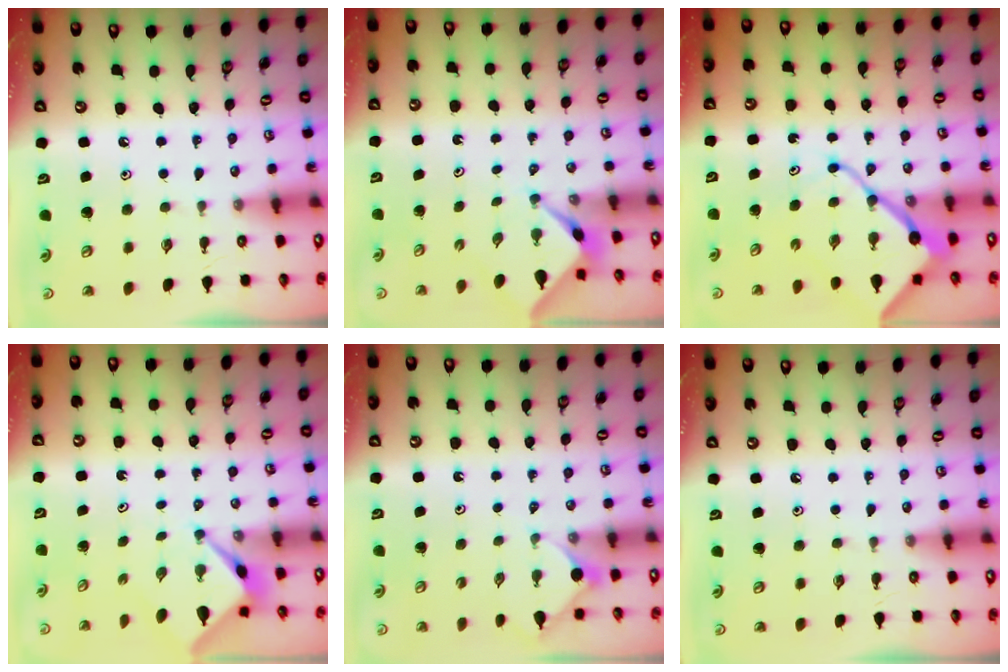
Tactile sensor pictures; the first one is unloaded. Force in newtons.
{"total": 2.1, "press": 2.1, "slide": 0.3}
{"total": 14.0, "press": 14.0, "slide": 1.3}
{"total": 2.5, "press": 2.5, "slide": 0.2}
{"total": 2.3, "press": 2.2, "slide": 0.3}
{"total": 0.0}